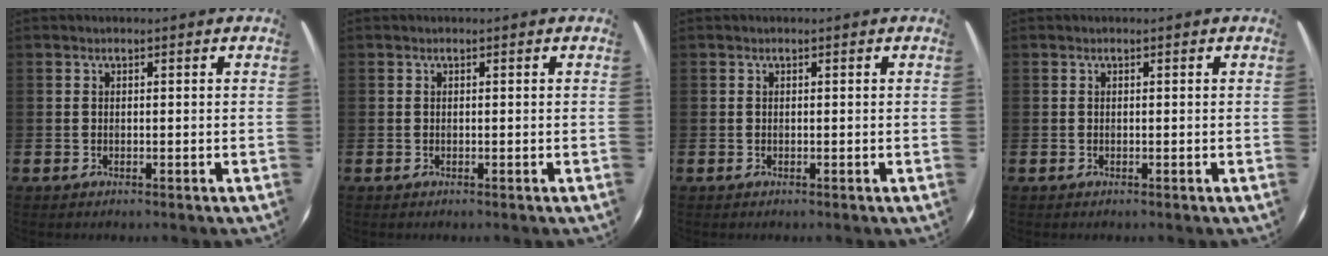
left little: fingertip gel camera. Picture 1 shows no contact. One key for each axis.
{"total": 0.0}
{"total": 0.0}
{"total": 0.0}